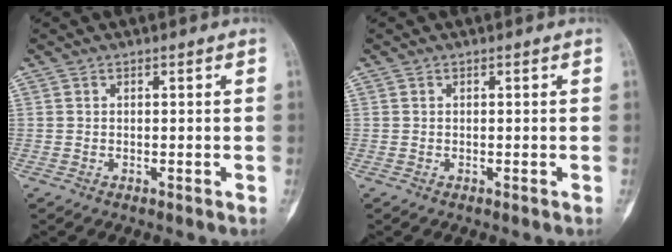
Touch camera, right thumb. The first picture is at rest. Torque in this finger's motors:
{"motor_torque": [0.00, 0.00, 0.00, 0.00, 0.00]}